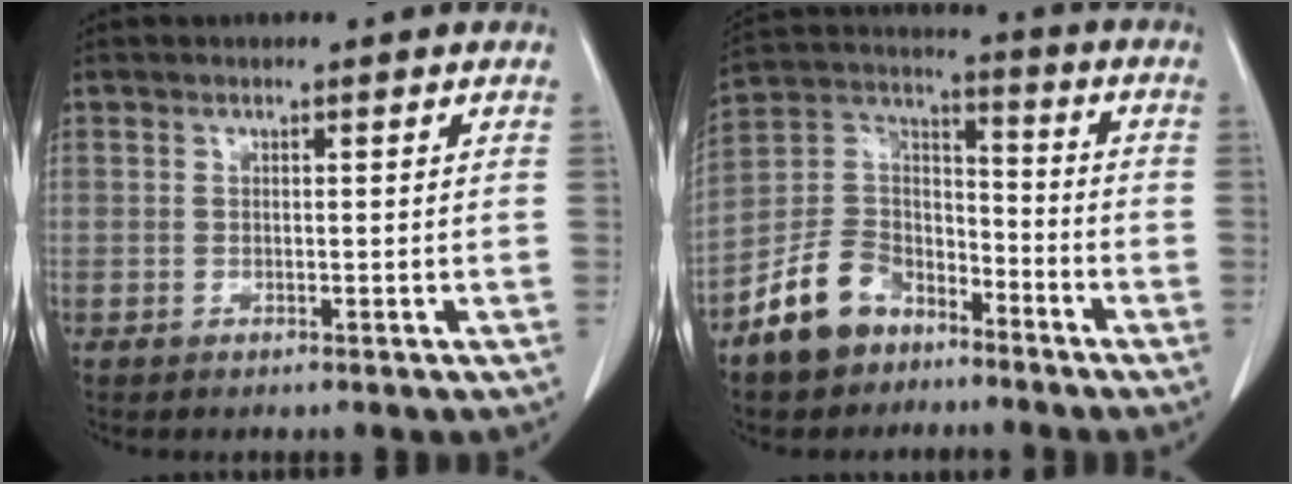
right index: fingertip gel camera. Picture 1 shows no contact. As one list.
[{"total": 11.2, "force": [-7.3, 7.3, 4.3], "torque": [-0.097, 0.028, -0.137]}]